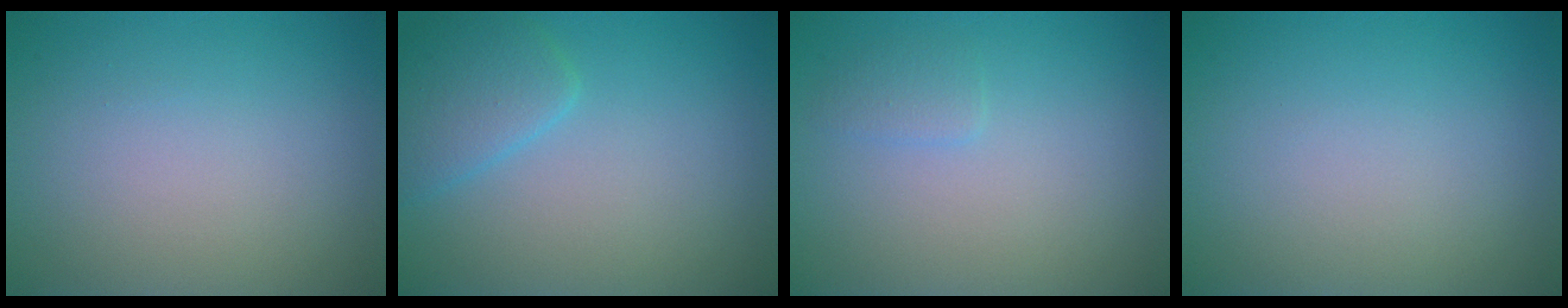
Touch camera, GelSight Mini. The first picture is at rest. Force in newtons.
{"total": 2.9, "press": 2.9, "slide": 0.2}
{"total": 1.0, "press": 1.0, "slide": 0.0}
{"total": 0.0}